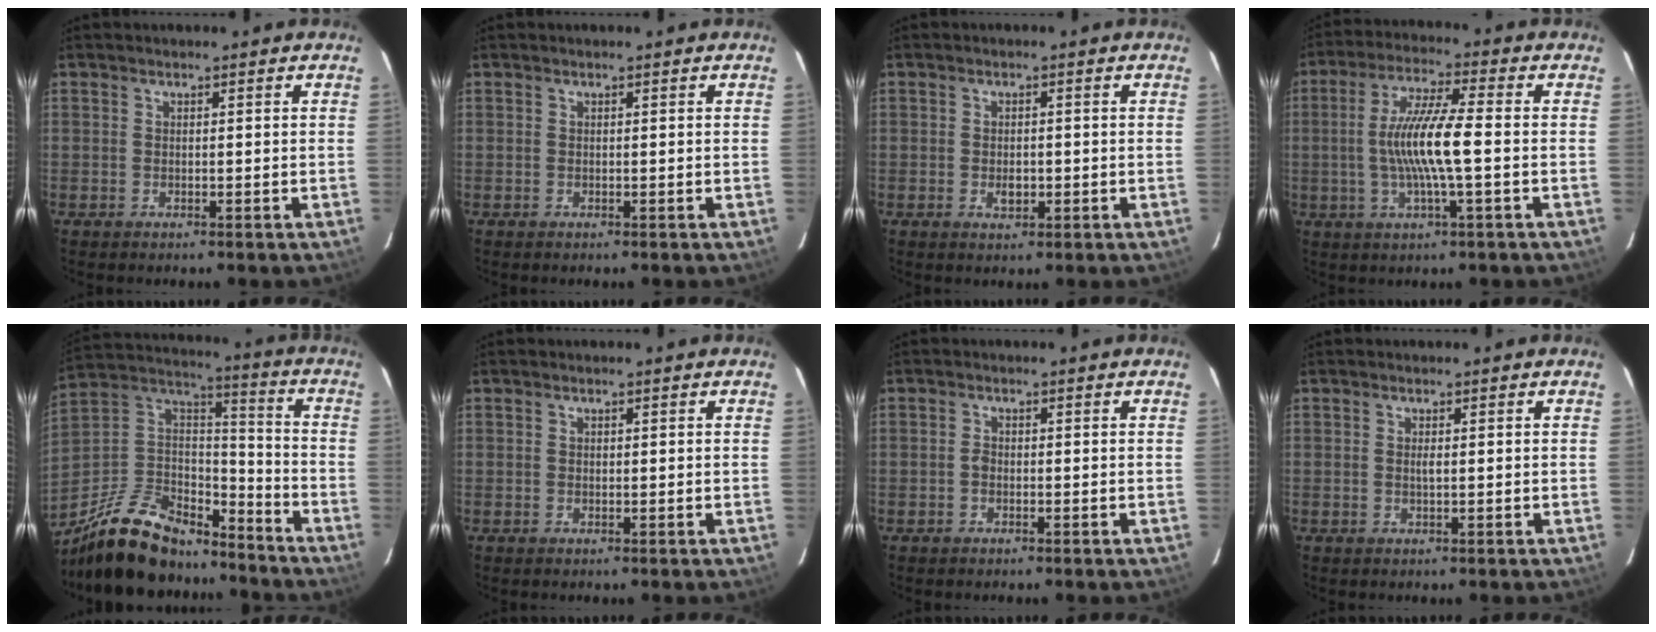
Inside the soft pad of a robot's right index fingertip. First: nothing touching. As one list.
[{"total": 0.0}, {"total": 2.7, "force": [-0.6, 1.8, 1.9], "torque": [-0.034, 0.000, -0.009]}, {"total": 10.9, "force": [-1.2, 0.7, 10.8], "torque": [-0.210, 0.003, -0.023]}, {"total": 23.3, "force": [-17.9, 10.0, 11.1], "torque": [-0.236, 0.023, -0.283]}, {"total": 0.0}, {"total": 1.0, "force": [-0.5, 0.8, 0.5], "torque": [-0.010, 0.003, -0.010]}, {"total": 0.9, "force": [0.1, 0.1, 0.9], "torque": [-0.016, 0.001, 0.001]}]